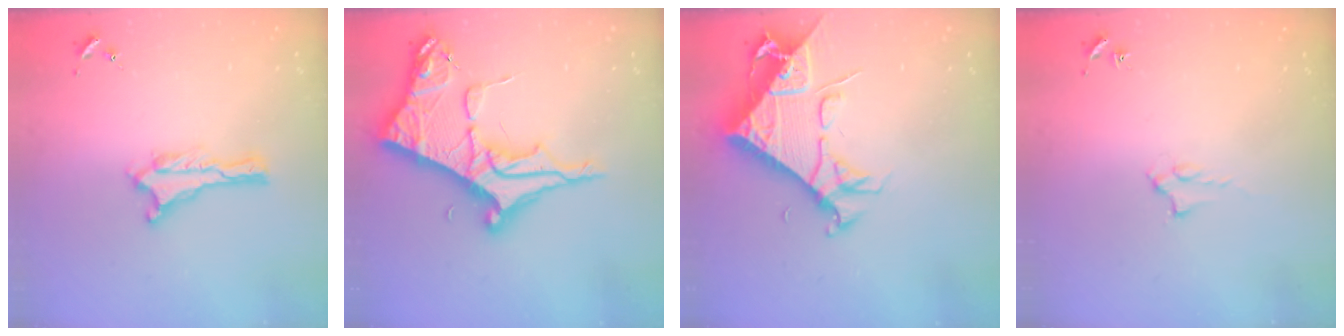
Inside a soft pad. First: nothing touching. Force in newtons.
{"total": 10.1, "press": 10.1, "slide": 1.1}
{"total": 8.4, "press": 8.3, "slide": 0.9}
{"total": 1.4, "press": 1.4, "slide": 0.2}